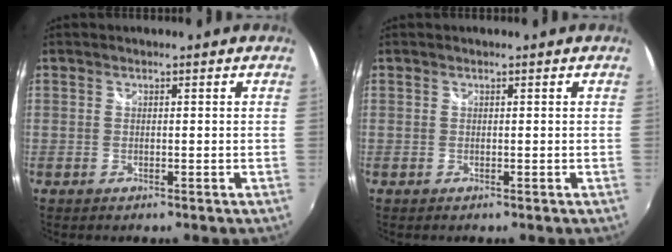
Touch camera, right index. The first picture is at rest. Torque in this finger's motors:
{"motor_torque": [0.00, 0.00, 0.00, 0.01]}